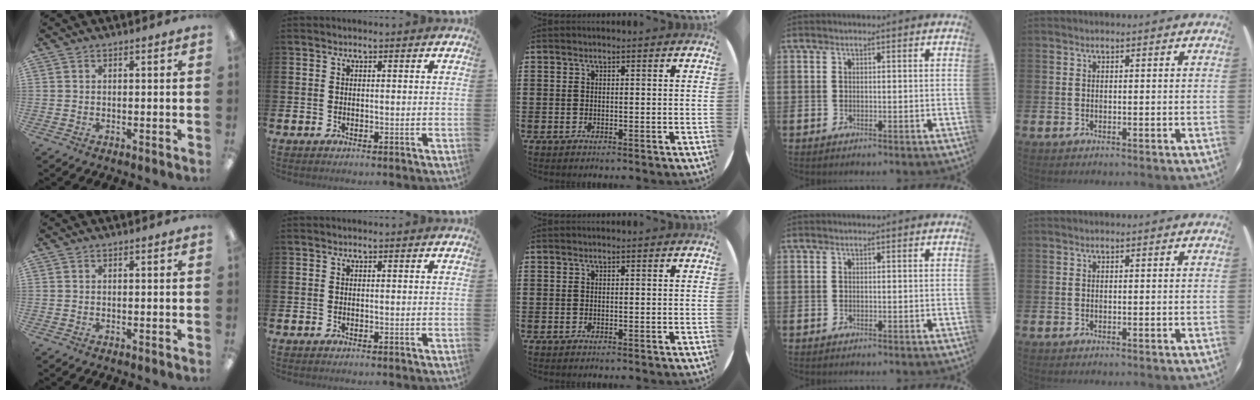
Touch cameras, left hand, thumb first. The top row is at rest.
{}